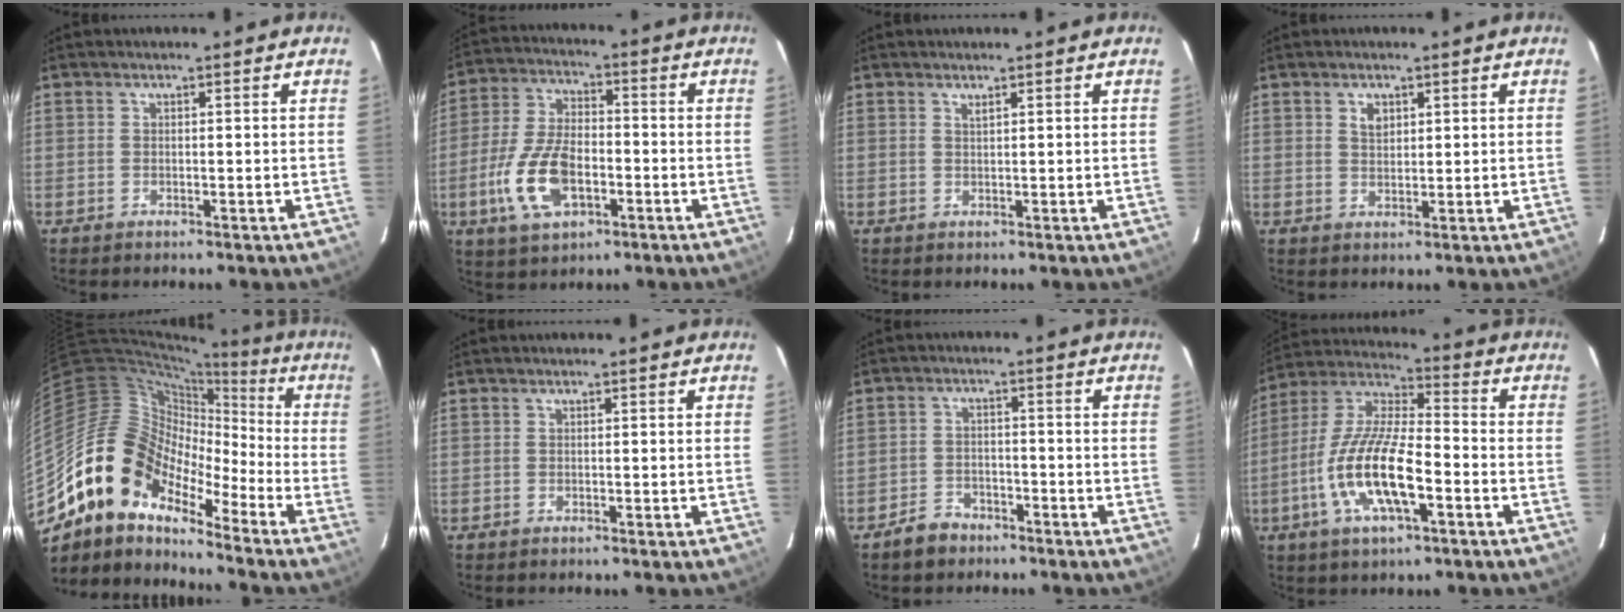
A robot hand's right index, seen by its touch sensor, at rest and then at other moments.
{"total": 13.2, "force": [-4.3, 6.7, 10.5], "torque": [-0.227, 0.000, -0.075]}
{"total": 0.6, "force": [0.5, 0.0, 0.4], "torque": [-0.006, 0.001, 0.008]}
{"total": 2.5, "force": [1.2, 1.7, 1.4], "torque": [-0.023, 0.005, 0.020]}
{"total": 14.0, "force": [-10.0, 7.9, 5.7], "torque": [-0.094, 0.021, -0.208]}
{"total": 0.0}
{"total": 5.0, "force": [-3.8, 3.1, 1.2], "torque": [-0.039, 0.014, -0.060]}
{"total": 16.0, "force": [-5.5, 5.0, 14.2], "torque": [-0.292, -0.009, -0.109]}